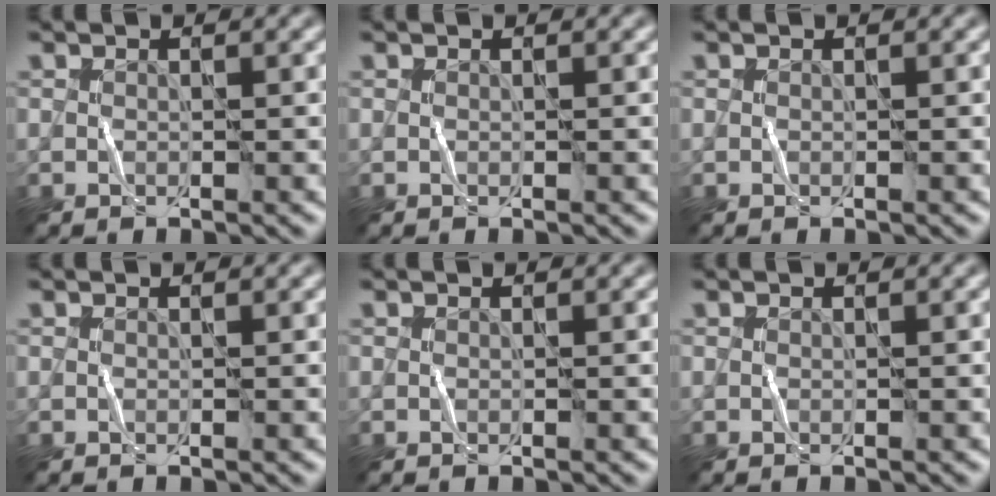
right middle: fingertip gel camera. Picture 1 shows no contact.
{"total": 0.0}
{"total": 0.0}
{"total": 0.0}
{"total": 0.0}
{"total": 0.0}